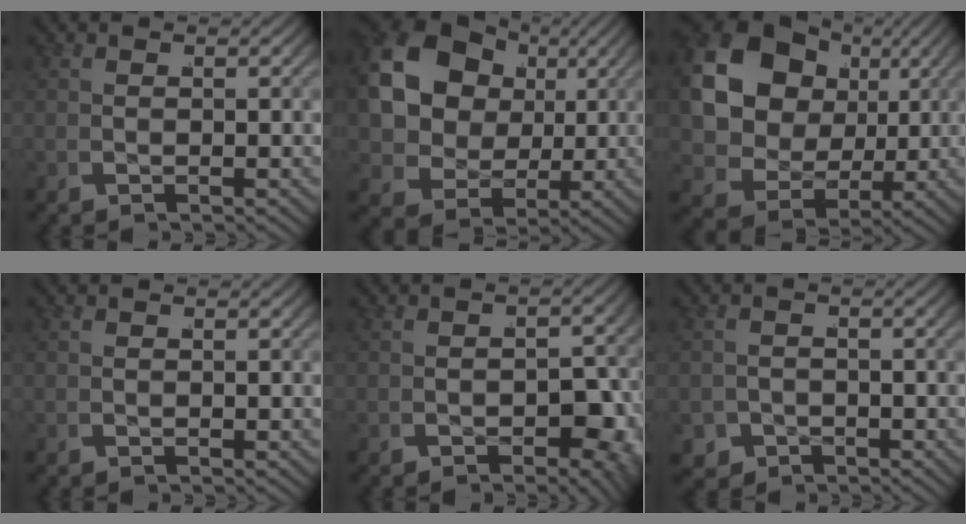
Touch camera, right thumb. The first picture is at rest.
{"total": 13.1, "force": [1.3, 10.2, 8.2], "torque": [-0.210, -0.043, 0.036]}
{"total": 14.8, "force": [1.3, 11.5, 9.3], "torque": [-0.231, -0.041, 0.034]}
{"total": 0.0}
{"total": 4.5, "force": [-1.5, 2.7, 3.2], "torque": [-0.039, -0.026, -0.009]}
{"total": 3.7, "force": [-2.5, 2.7, 0.8], "torque": [-0.022, -0.024, -0.029]}